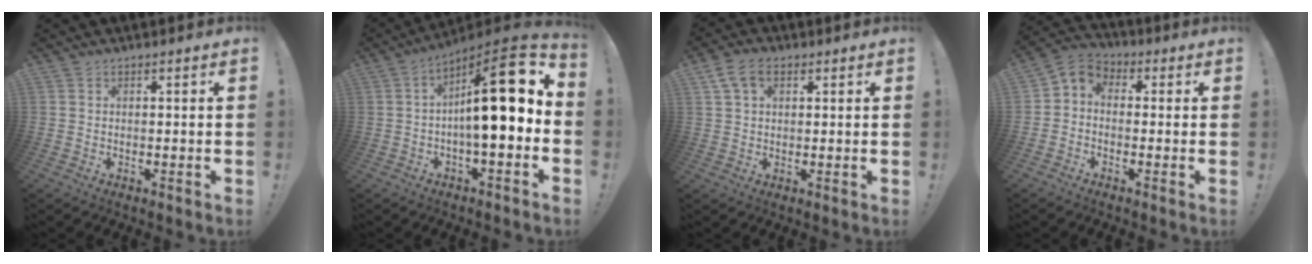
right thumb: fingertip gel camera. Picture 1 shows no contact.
{"total": 19.6, "force": [2.2, 5.2, 18.7], "torque": [-0.275, -0.007, 0.031]}
{"total": 6.7, "force": [2.7, 4.4, 4.3], "torque": [-0.071, 0.003, 0.054]}
{"total": 4.9, "force": [-1.6, 3.8, 2.6], "torque": [-0.047, 0.014, -0.027]}